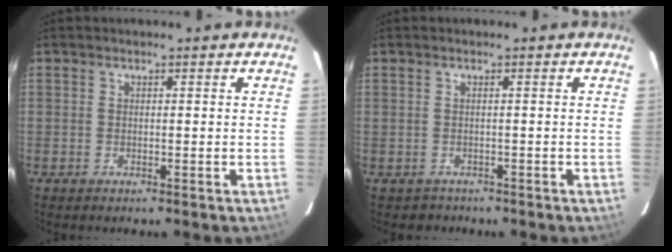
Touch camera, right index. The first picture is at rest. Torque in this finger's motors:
{"motor_torque": [-0.50, -0.01, -1.06, -0.21]}